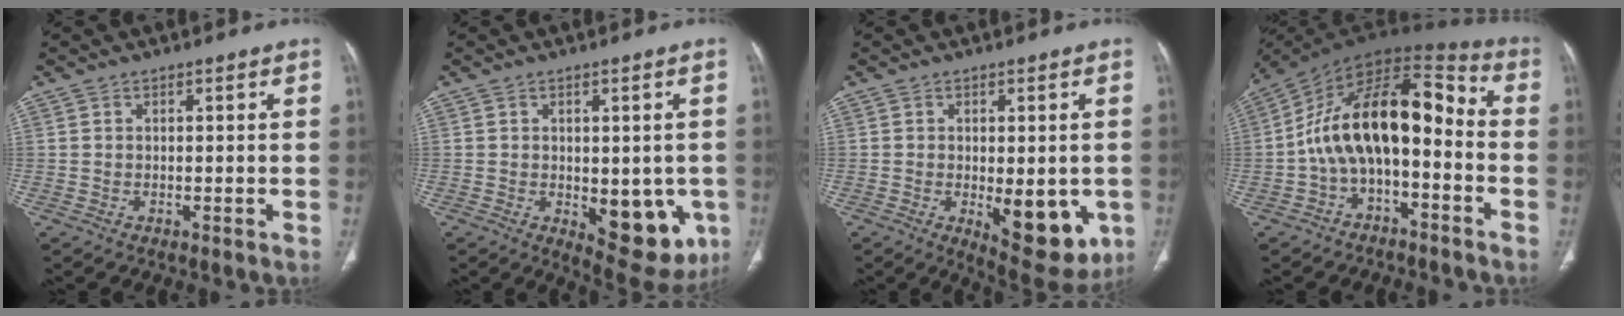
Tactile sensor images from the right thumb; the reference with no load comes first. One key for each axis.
{"total": 12.3, "fx": -2.9, "fy": 6.4, "fz": 10.1, "tx": -0.086, "ty": -0.014, "tz": -0.021}
{"total": 11.9, "fx": -2.8, "fy": 5.3, "fz": 10.3, "tx": -0.106, "ty": -0.018, "tz": -0.026}
{"total": 17.4, "fx": -2.9, "fy": 9.3, "fz": 14.4, "tx": -0.219, "ty": 0.088, "tz": -0.057}